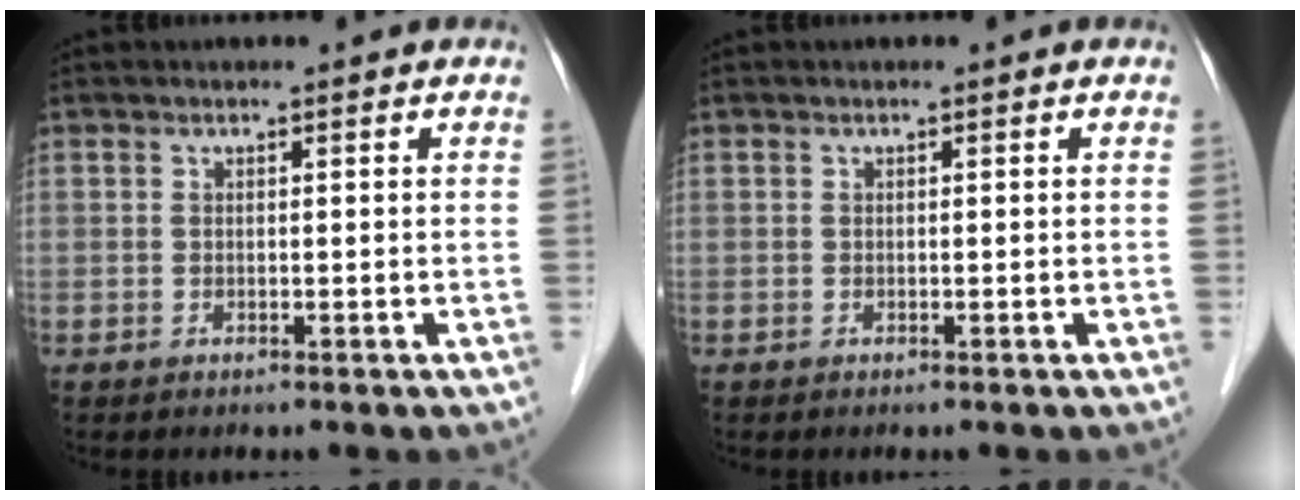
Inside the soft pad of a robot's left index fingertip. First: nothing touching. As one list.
[{"total": 0.0}]